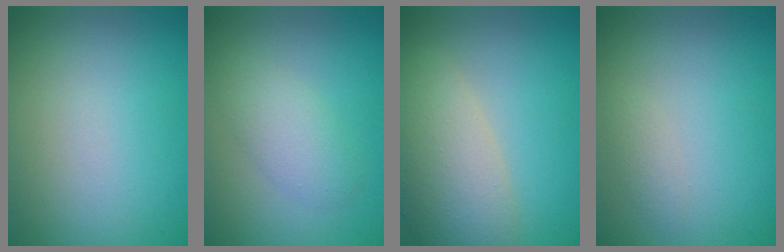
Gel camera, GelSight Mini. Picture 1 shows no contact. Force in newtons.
{"total": 2.8, "press": 2.8, "slide": 0.0}
{"total": 7.5, "press": 7.5, "slide": 0.7}
{"total": 1.0, "press": 1.0, "slide": 0.0}